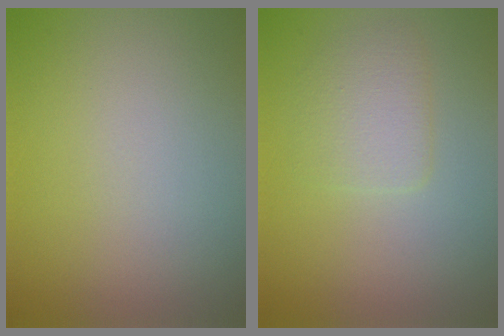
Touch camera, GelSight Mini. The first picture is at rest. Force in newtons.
{"total": 2.1, "press": 2.1, "slide": 0.0}